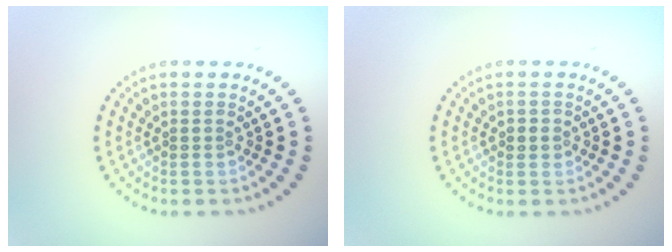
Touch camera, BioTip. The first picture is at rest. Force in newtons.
{"total": 1.1, "press": 1.0, "slide": 0.3}